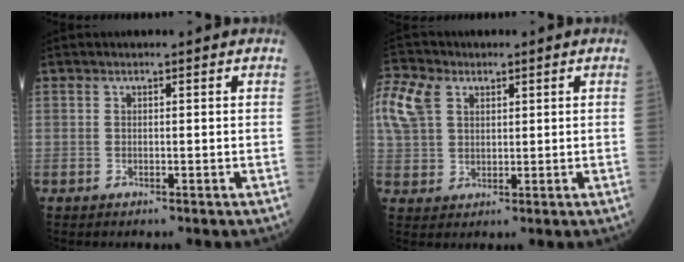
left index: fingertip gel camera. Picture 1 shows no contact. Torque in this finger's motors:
{"motor_torque": [1.58, -0.55, 0.61, 0.19]}